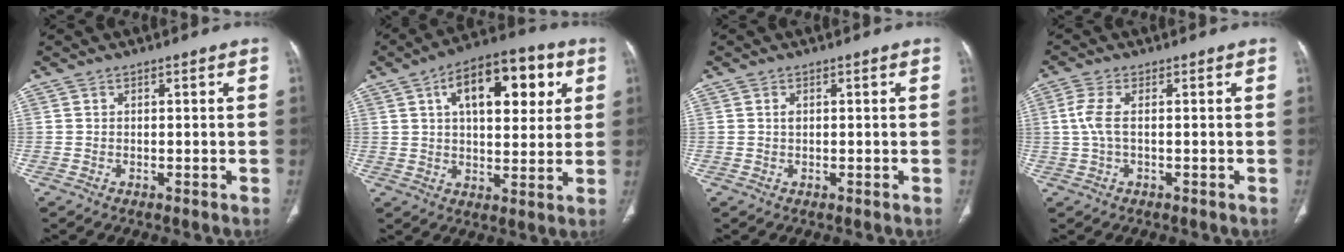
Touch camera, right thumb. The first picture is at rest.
{"total": 17.0, "force": [6.0, 8.4, 13.5], "torque": [-0.161, 0.004, 0.087]}
{"total": 0.8, "force": [0.2, 0.5, 0.6], "torque": [-0.014, 0.003, 0.006]}
{"total": 4.0, "force": [0.3, 1.5, 3.7], "torque": [-0.111, 0.005, 0.005]}